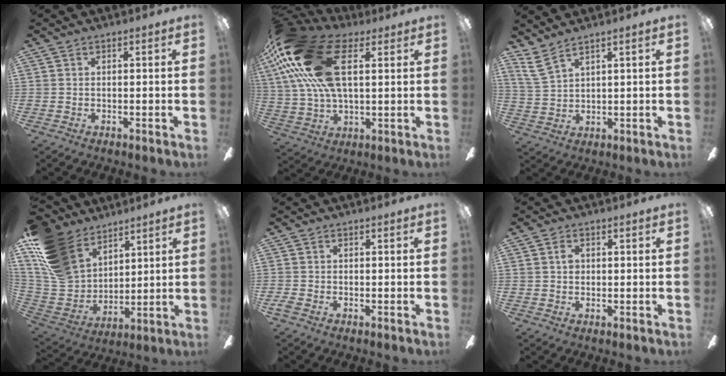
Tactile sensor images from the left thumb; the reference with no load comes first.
{"total": 25.5, "force": [9.0, 13.5, 19.7], "torque": [-0.417, -0.001, 0.156]}
{"total": 6.0, "force": [4.7, 1.8, 3.2], "torque": [-0.080, -0.017, 0.089]}
{"total": 19.8, "force": [11.8, 13.0, 9.3], "torque": [-0.223, -0.050, 0.231]}
{"total": 1.4, "force": [-0.5, 1.0, 0.8], "torque": [-0.020, 0.001, -0.012]}
{"total": 2.1, "force": [0.5, 1.6, 1.2], "torque": [-0.017, 0.003, 0.007]}